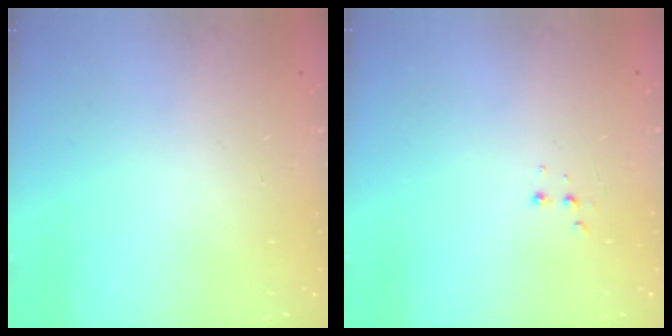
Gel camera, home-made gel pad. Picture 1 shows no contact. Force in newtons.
{"total": 2.9, "press": 2.7, "slide": 1.0}